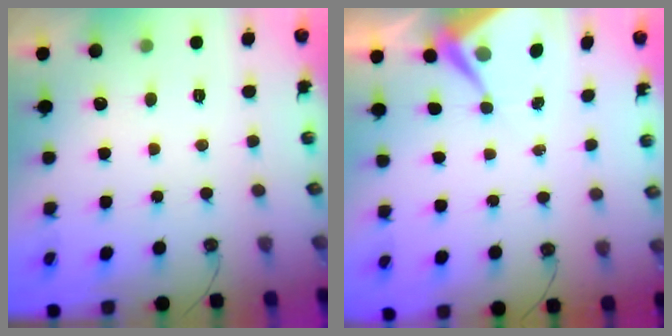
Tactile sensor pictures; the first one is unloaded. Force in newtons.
{"total": 5.7, "press": 5.7, "slide": 0.5}